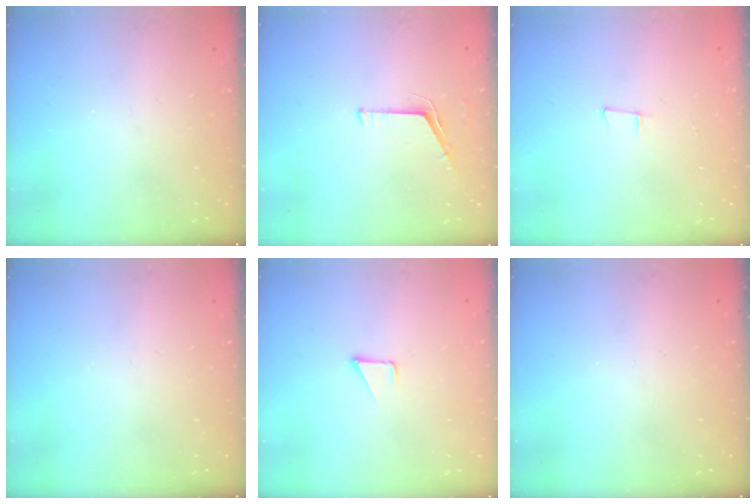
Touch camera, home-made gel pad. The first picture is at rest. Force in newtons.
{"total": 4.6, "press": 4.5, "slide": 0.3}
{"total": 5.3, "press": 4.4, "slide": 3.0}
{"total": 0.0}
{"total": 1.6, "press": 1.6, "slide": 0.1}
{"total": 0.0}